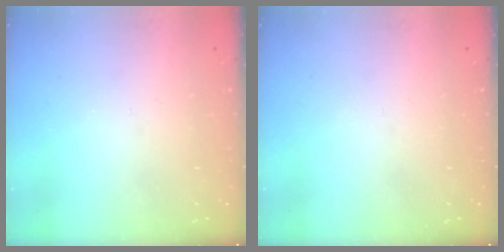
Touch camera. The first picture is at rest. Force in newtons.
{"total": 0.0}